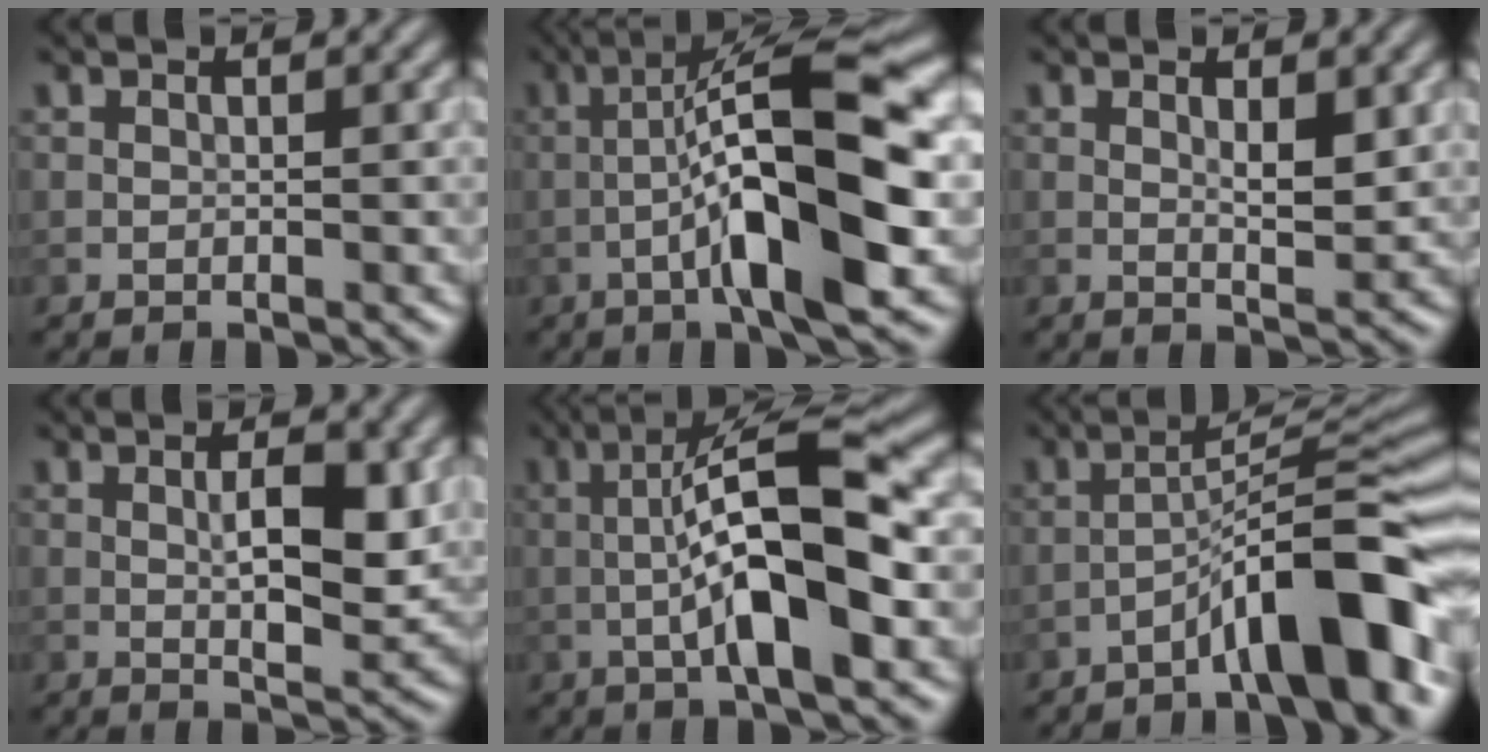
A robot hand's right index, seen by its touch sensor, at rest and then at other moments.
{"total": 11.8, "force": [-2.4, 2.4, 11.3], "torque": [-0.187, 0.027, -0.044]}
{"total": 2.2, "force": [0.7, 0.6, 2.0], "torque": [-0.038, -0.007, 0.015]}
{"total": 4.9, "force": [0.6, 1.6, 4.6], "torque": [-0.081, -0.006, 0.013]}
{"total": 9.9, "force": [-1.1, 2.5, 9.5], "torque": [-0.160, 0.018, -0.027]}
{"total": 9.4, "force": [-5.1, 1.7, 7.7], "torque": [-0.114, 0.029, -0.085]}